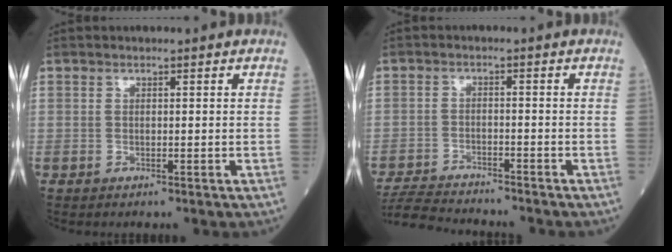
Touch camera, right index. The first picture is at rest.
{"total": 8.0, "force": [-7.8, 0.4, 1.6], "torque": [-0.029, -0.013, -0.134]}